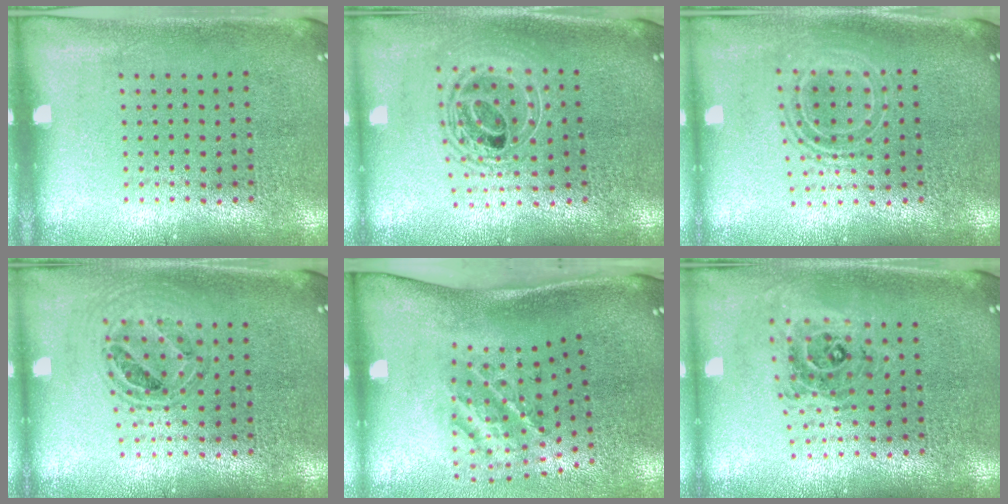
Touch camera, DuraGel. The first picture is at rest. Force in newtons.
{"total": 2.0, "press": 1.5, "slide": 1.3}
{"total": 1.7, "press": 1.3, "slide": 1.1}
{"total": 0.8, "press": 0.7, "slide": 0.3}
{"total": 2.1, "press": 1.3, "slide": 1.7}
{"total": 0.9, "press": 0.9, "slide": 0.1}